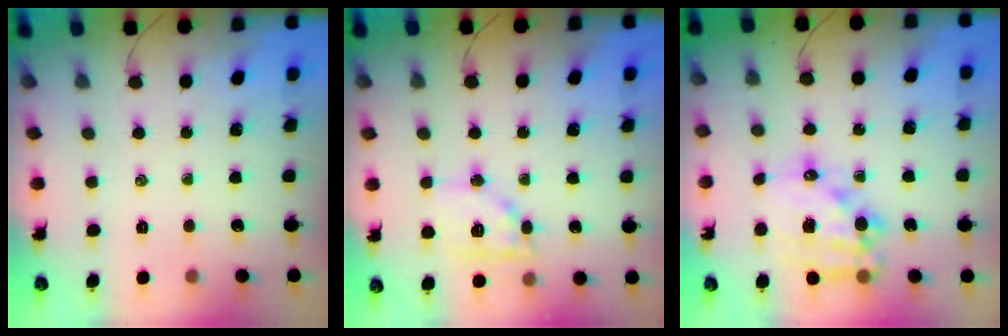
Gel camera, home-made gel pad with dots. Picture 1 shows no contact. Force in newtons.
{"total": 10.7, "press": 10.6, "slide": 1.3}
{"total": 15.8, "press": 15.5, "slide": 3.2}